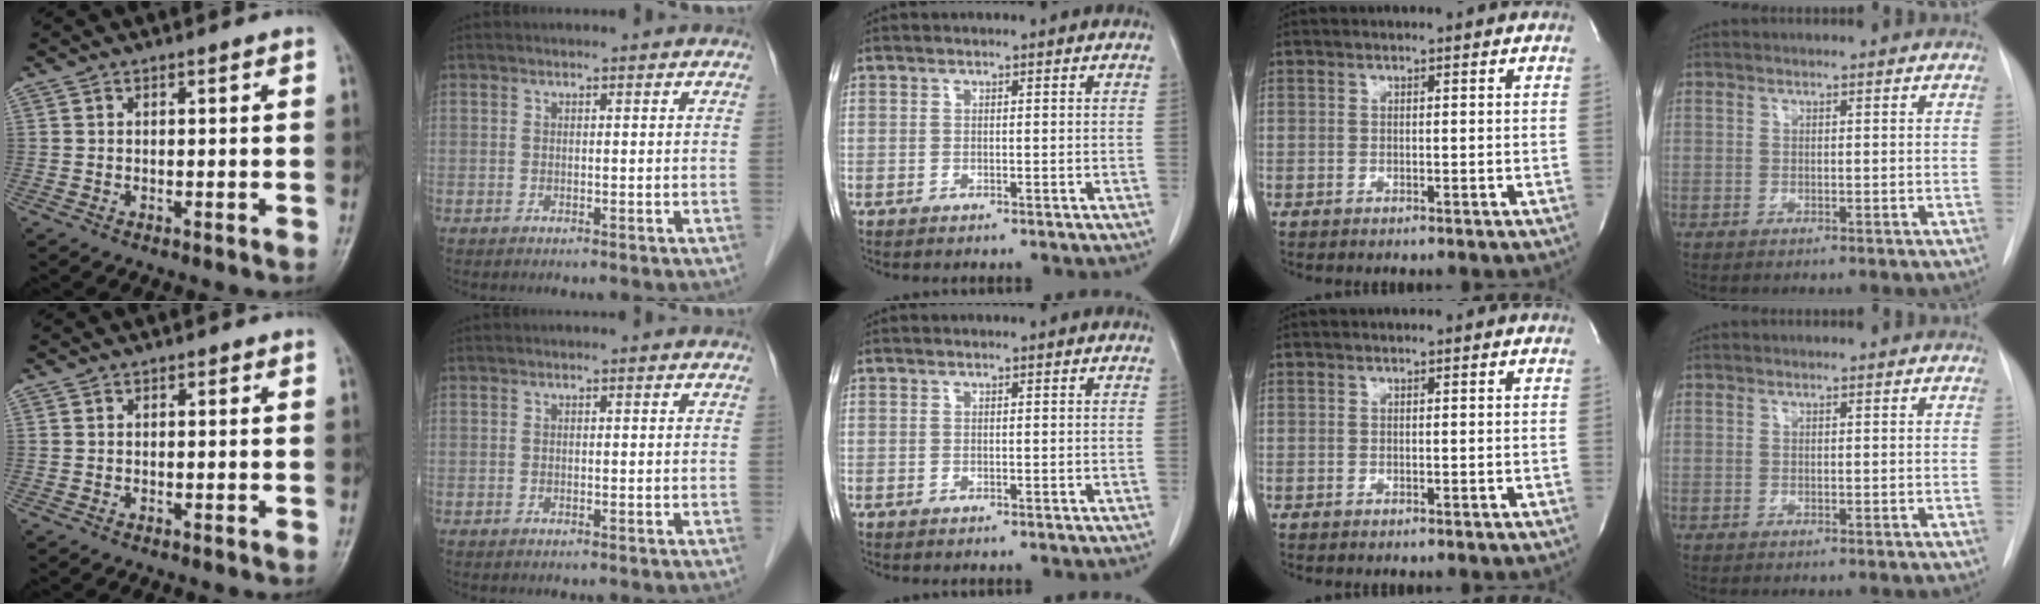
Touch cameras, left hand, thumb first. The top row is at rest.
{"thumb": {"total": 0.5, "force": [0.2, 0.4, 0.3], "torque": [0.003, 0.001, -0.002]}}